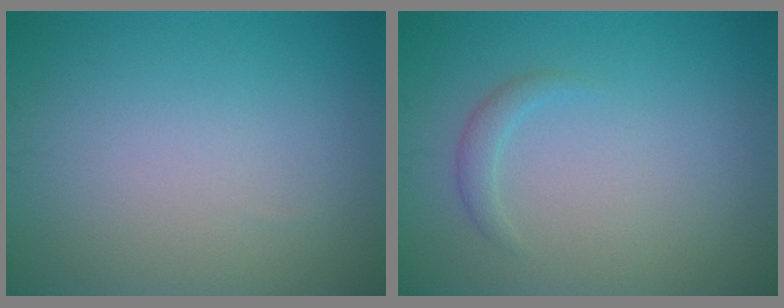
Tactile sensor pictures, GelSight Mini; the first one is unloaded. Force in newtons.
{"total": 1.2, "press": 1.2, "slide": 0.0}